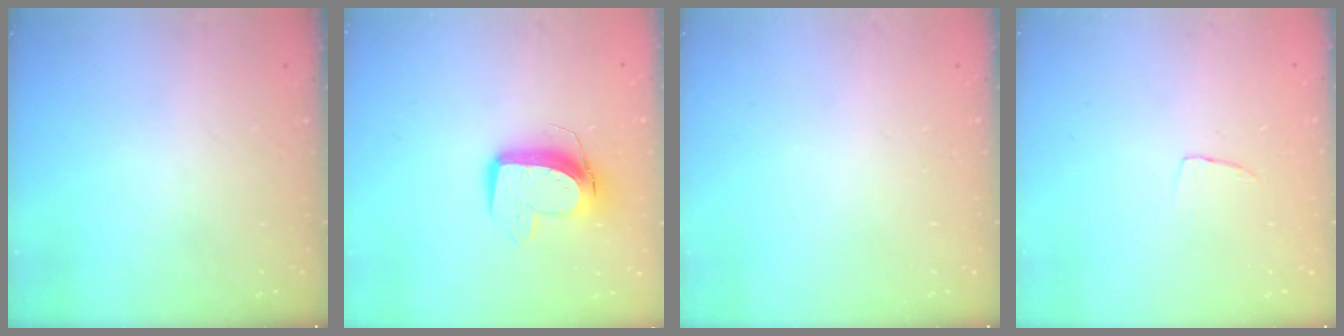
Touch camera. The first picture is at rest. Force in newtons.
{"total": 11.1, "press": 11.0, "slide": 1.0}
{"total": 0.0}
{"total": 3.2, "press": 3.2, "slide": 0.2}